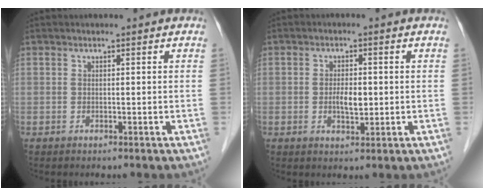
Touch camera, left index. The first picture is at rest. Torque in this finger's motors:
{"motor_torque": [0.11, 0.06, 0.08, 0.04]}